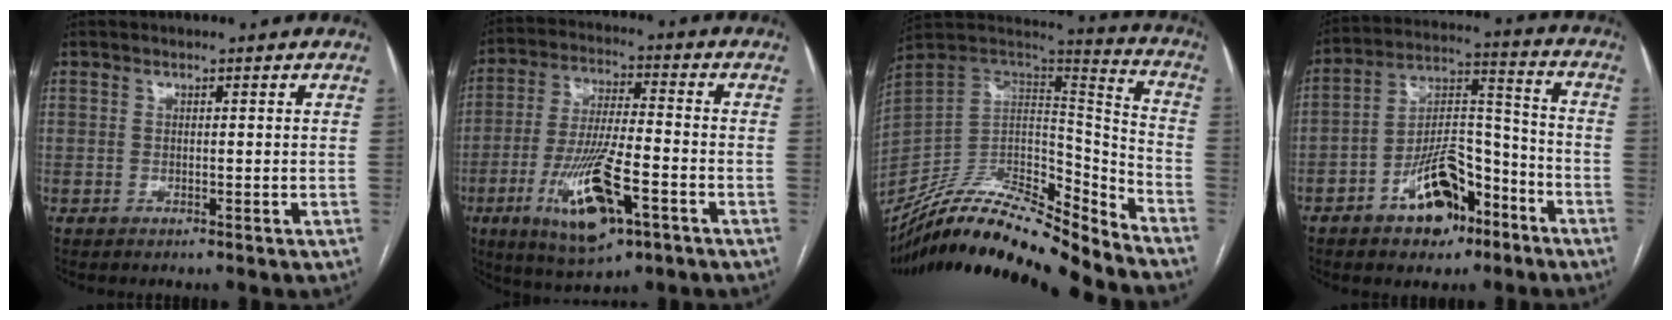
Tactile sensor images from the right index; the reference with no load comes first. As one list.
[{"total": 14.4, "force": [-5.9, 3.1, 12.7], "torque": [-0.253, -0.020, -0.097]}, {"total": 25.7, "force": [-23.3, 3.4, 10.3], "torque": [-0.189, 0.006, -0.389]}, {"total": 12.6, "force": [-7.0, 6.0, 8.6], "torque": [-0.158, 0.026, -0.110]}]